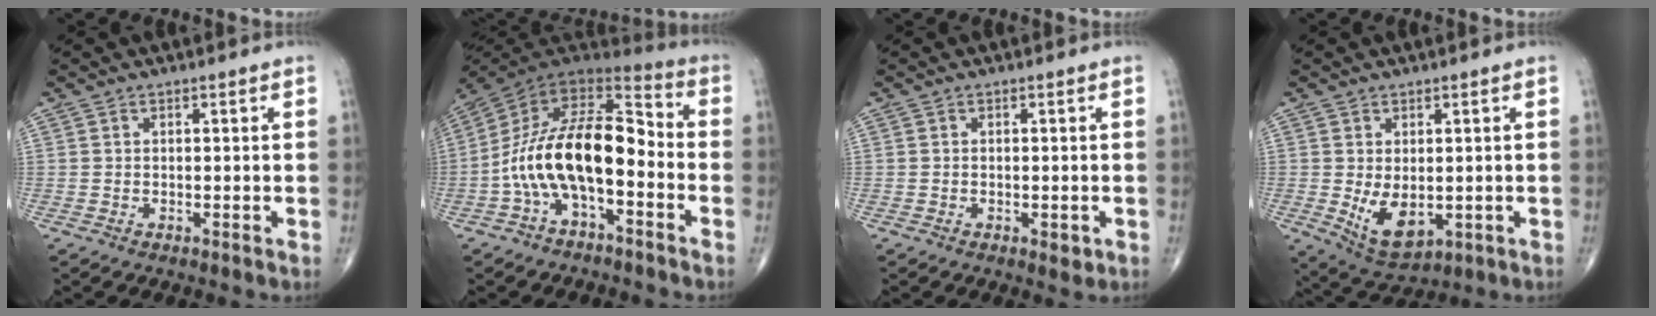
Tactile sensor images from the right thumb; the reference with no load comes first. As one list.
[{"total": 18.2, "force": [-4.2, 8.6, 15.4], "torque": [-0.260, 0.071, -0.084]}, {"total": 1.7, "force": [-0.6, 0.8, 1.4], "torque": [-0.014, -0.003, -0.007]}, {"total": 7.6, "force": [-0.8, 4.5, 6.1], "torque": [-0.089, -0.013, 0.006]}]